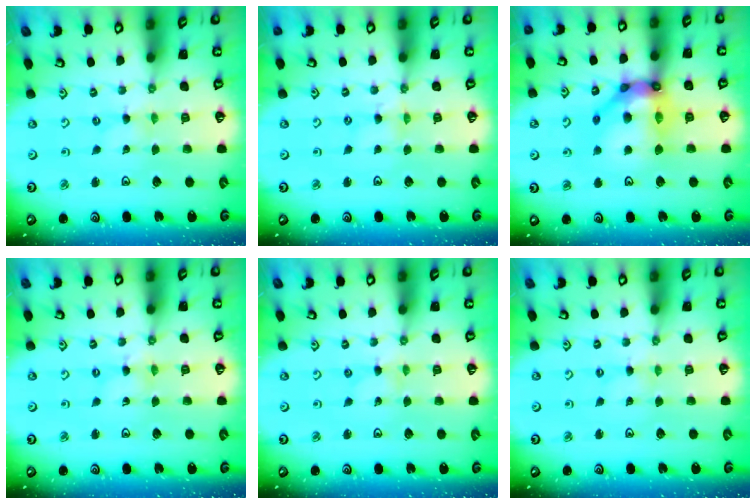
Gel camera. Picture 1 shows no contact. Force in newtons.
{"total": 0.7, "press": 0.6, "slide": 0.2}
{"total": 17.0, "press": 16.9, "slide": 1.8}
{"total": 0.9, "press": 0.9, "slide": 0.2}
{"total": 0.0}
{"total": 0.7, "press": 0.7, "slide": 0.2}